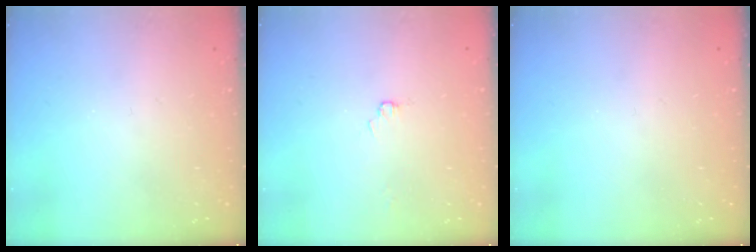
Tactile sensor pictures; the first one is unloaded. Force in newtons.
{"total": 1.7, "press": 1.7, "slide": 0.2}
{"total": 0.0}